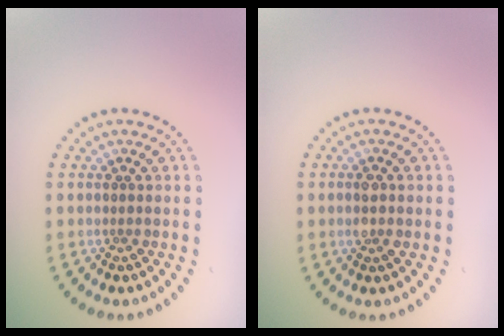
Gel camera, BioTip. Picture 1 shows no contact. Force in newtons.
{"total": 1.6, "press": 1.6, "slide": 0.5}